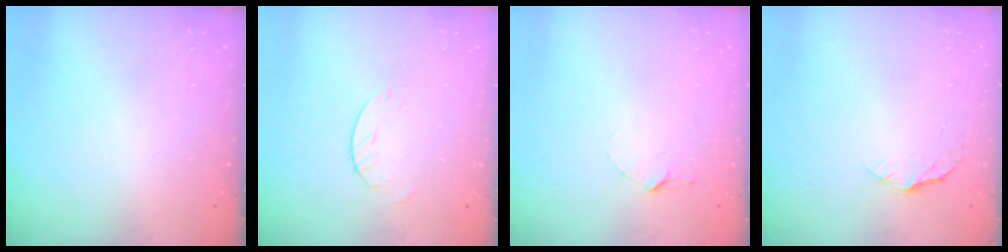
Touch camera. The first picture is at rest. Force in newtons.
{"total": 2.5, "press": 2.5, "slide": 0.1}
{"total": 4.7, "press": 4.7, "slide": 0.5}
{"total": 5.0, "press": 5.0, "slide": 0.6}